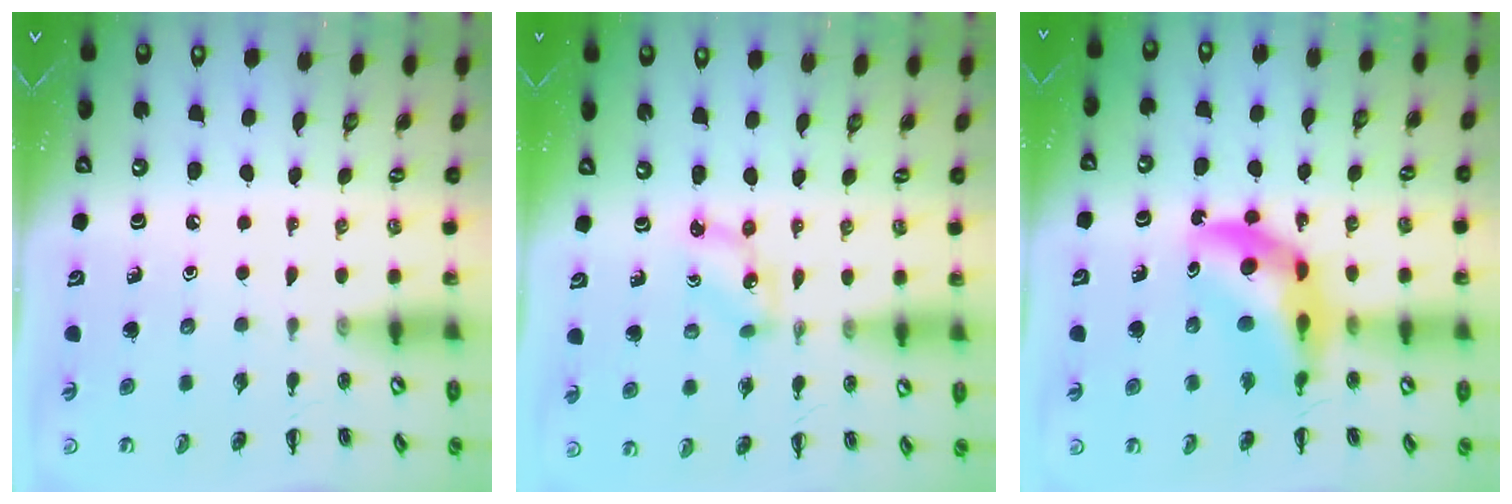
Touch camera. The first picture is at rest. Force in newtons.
{"total": 2.8, "press": 2.7, "slide": 0.7}
{"total": 11.2, "press": 10.7, "slide": 3.3}